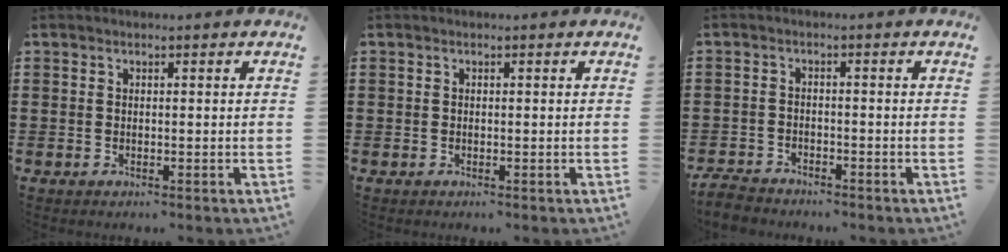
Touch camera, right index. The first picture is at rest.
{"total": 0.0}
{"total": 3.0, "force": [-2.9, 0.6, 0.4], "torque": [-0.018, 0.001, -0.063]}